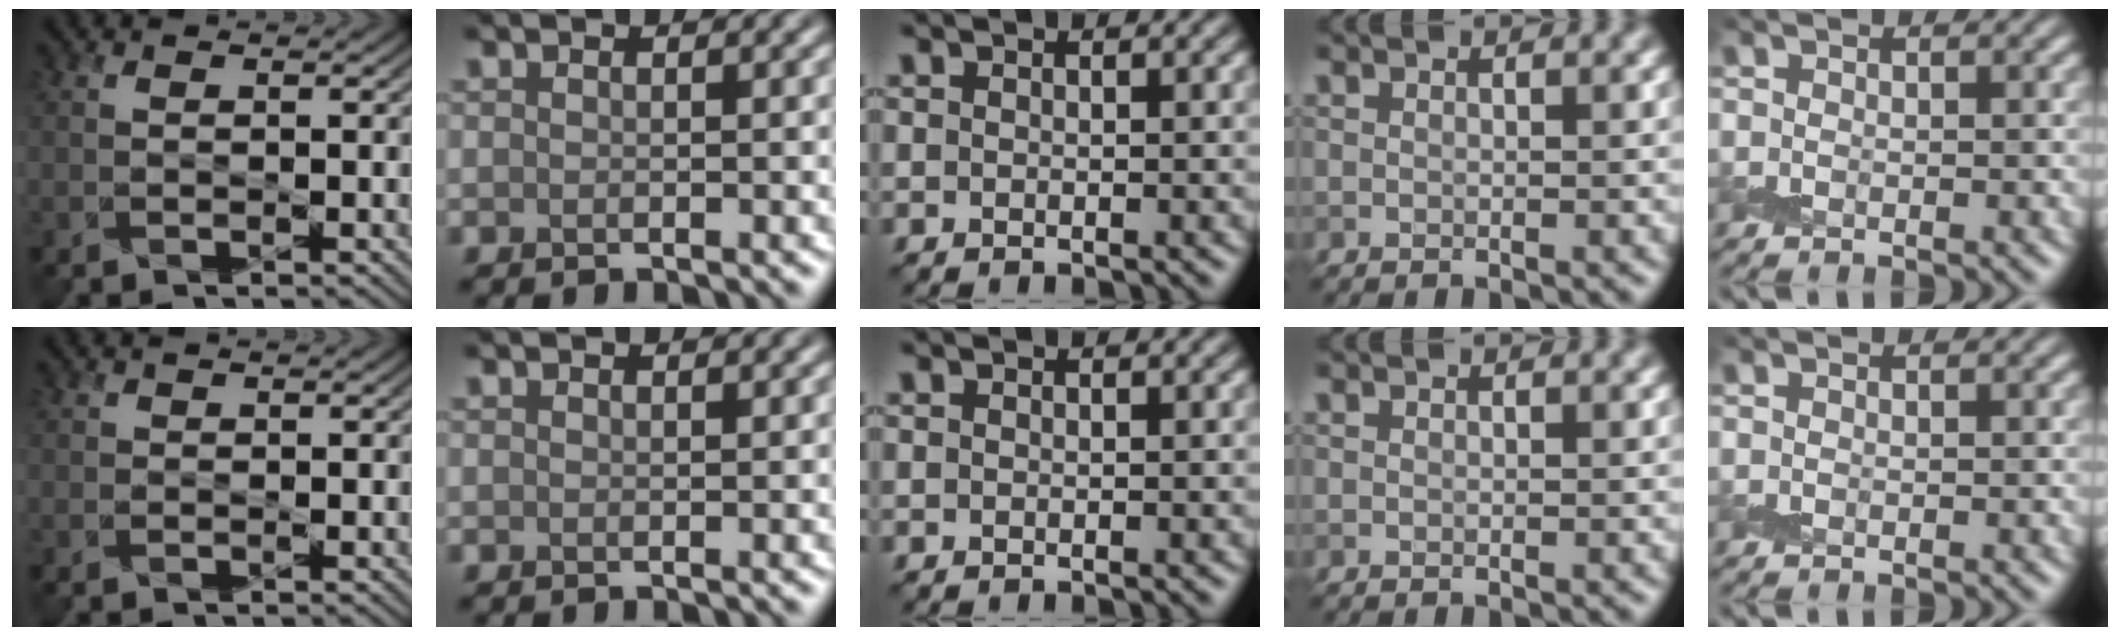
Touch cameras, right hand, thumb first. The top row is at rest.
{"thumb": {"total": 0.8, "force": [0.1, -0.2, -0.7], "torque": [0.009, -0.002, 0.003]}}